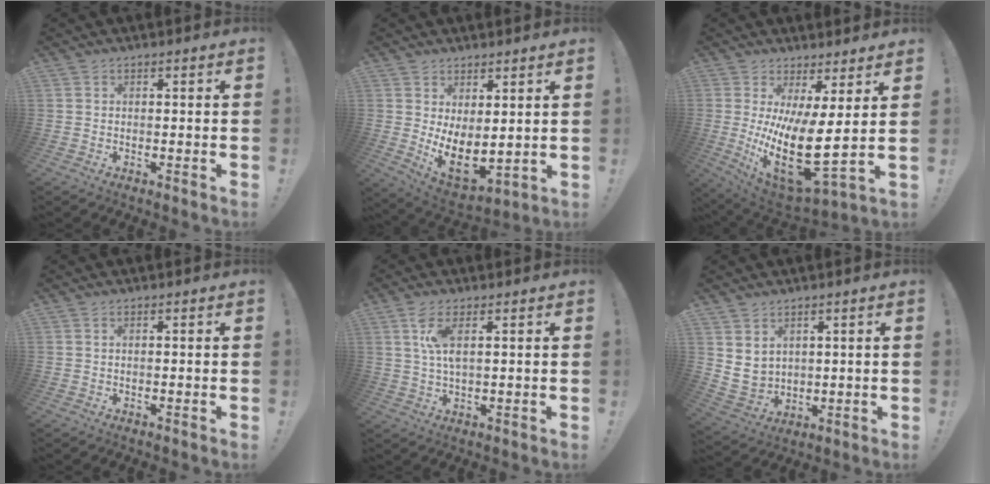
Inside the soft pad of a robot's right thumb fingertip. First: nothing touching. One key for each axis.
{"total": 8.3, "fx": 1.7, "fy": 4.6, "fz": 6.7, "tx": -0.091, "ty": -0.044, "tz": 0.040}
{"total": 17.4, "fx": 0.4, "fy": 4.8, "fz": 16.7, "tx": -0.315, "ty": -0.045, "tz": 0.012}
{"total": 0.6, "fx": 0.3, "fy": -0.3, "fz": 0.4, "tx": -0.013, "ty": 0.002, "tz": 0.006}
{"total": 7.1, "fx": 2.6, "fy": 2.0, "fz": 6.2, "tx": -0.128, "ty": -0.007, "tz": 0.046}
{"total": 5.5, "fx": 3.3, "fy": 4.3, "fz": 0.9, "tx": -0.028, "ty": -0.025, "tz": 0.071}